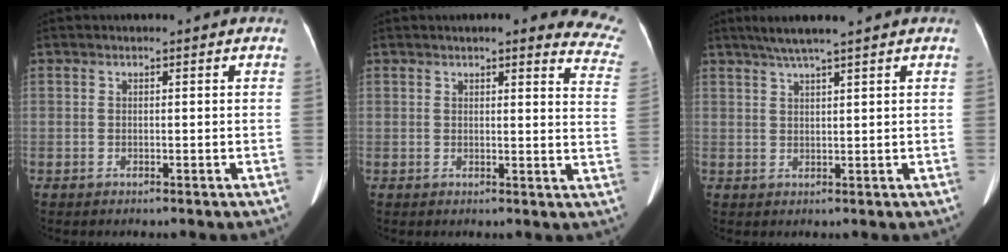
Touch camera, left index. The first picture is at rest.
{"total": 13.1, "force": [11.8, 2.3, 5.0], "torque": [-0.019, -0.040, 0.096]}
{"total": 5.1, "force": [4.0, -0.6, 3.2], "torque": [-0.058, 0.020, 0.072]}